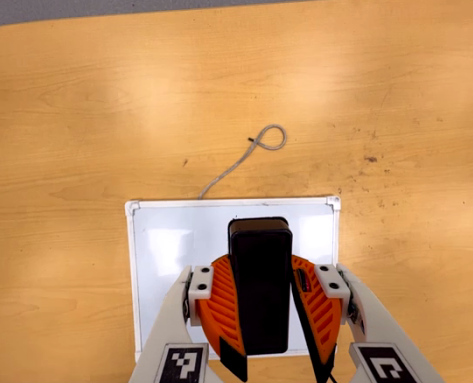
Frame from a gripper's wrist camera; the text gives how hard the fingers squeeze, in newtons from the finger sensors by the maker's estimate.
{"total": 9.5, "left": 9.3, "right": 9.7}